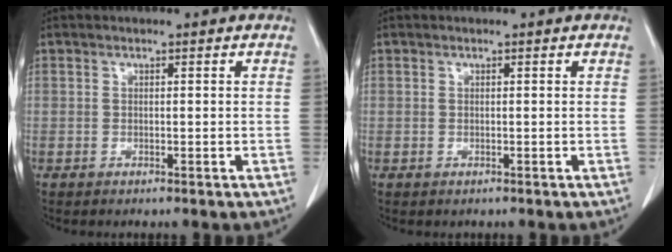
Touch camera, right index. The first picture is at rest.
{"total": 0.5, "force": [-0.1, 0.5, 0.0], "torque": [0.004, 0.005, -0.004]}